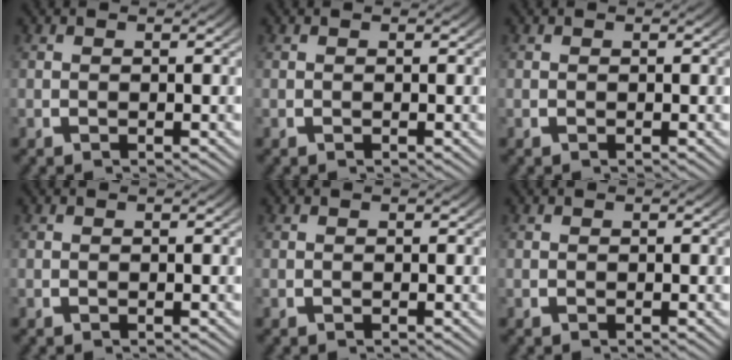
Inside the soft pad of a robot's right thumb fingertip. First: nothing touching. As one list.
[{"total": 0.0}, {"total": 0.0}, {"total": 0.0}, {"total": 0.0}, {"total": 0.0}]